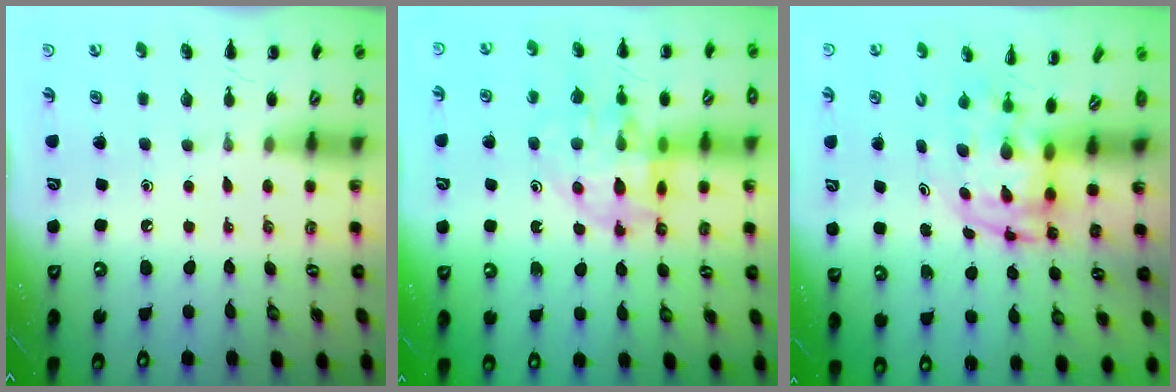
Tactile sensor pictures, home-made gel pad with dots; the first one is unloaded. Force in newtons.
{"total": 13.7, "press": 13.3, "slide": 3.3}
{"total": 3.8, "press": 3.7, "slide": 0.7}